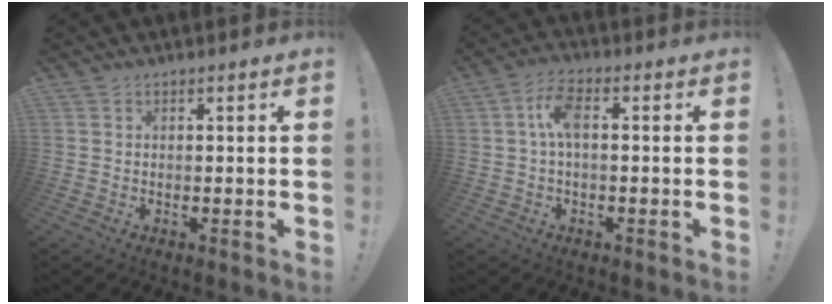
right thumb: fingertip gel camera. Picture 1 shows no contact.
{"total": 6.9, "force": [0.4, 2.8, 6.3], "torque": [-0.126, 0.013, 0.009]}